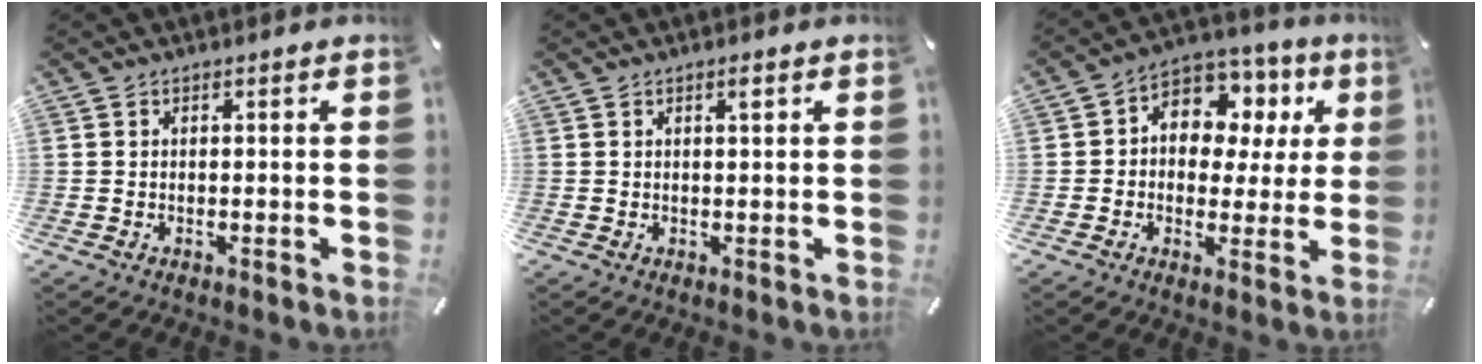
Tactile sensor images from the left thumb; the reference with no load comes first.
{"total": 1.4, "force": [0.6, 0.2, 1.2], "torque": [-0.025, 0.001, 0.010]}
{"total": 9.7, "force": [2.4, 8.1, 4.8], "torque": [-0.072, -0.018, 0.045]}